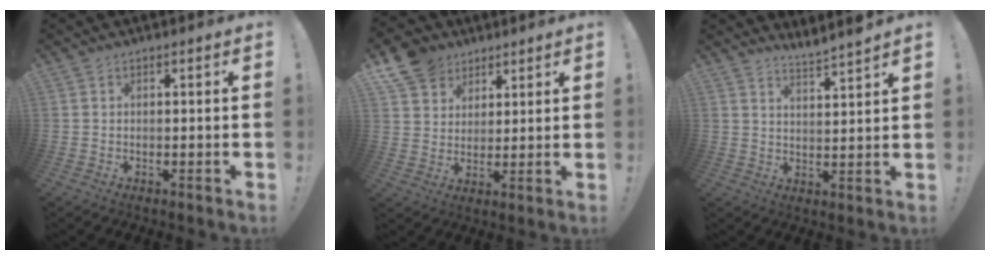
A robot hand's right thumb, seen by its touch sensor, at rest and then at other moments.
{"total": 10.3, "force": [6.8, 7.3, 2.3], "torque": [-0.046, -0.042, 0.138]}
{"total": 5.3, "force": [4.9, -0.4, 2.0], "torque": [-0.030, -0.039, 0.083]}